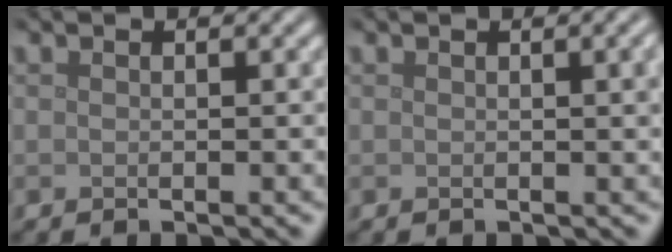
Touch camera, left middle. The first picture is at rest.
{"total": 2.6, "force": [0.5, 0.8, 2.4], "torque": [-0.021, 0.007, 0.004]}